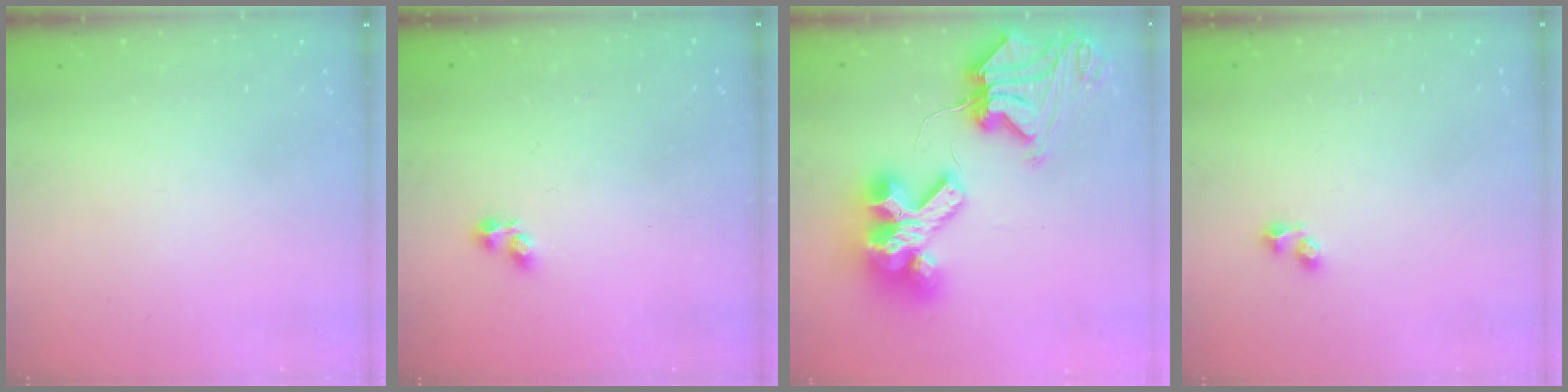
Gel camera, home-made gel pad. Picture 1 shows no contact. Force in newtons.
{"total": 2.4, "press": 2.3, "slide": 0.4}
{"total": 18.4, "press": 18.3, "slide": 2.4}
{"total": 3.7, "press": 3.6, "slide": 1.1}